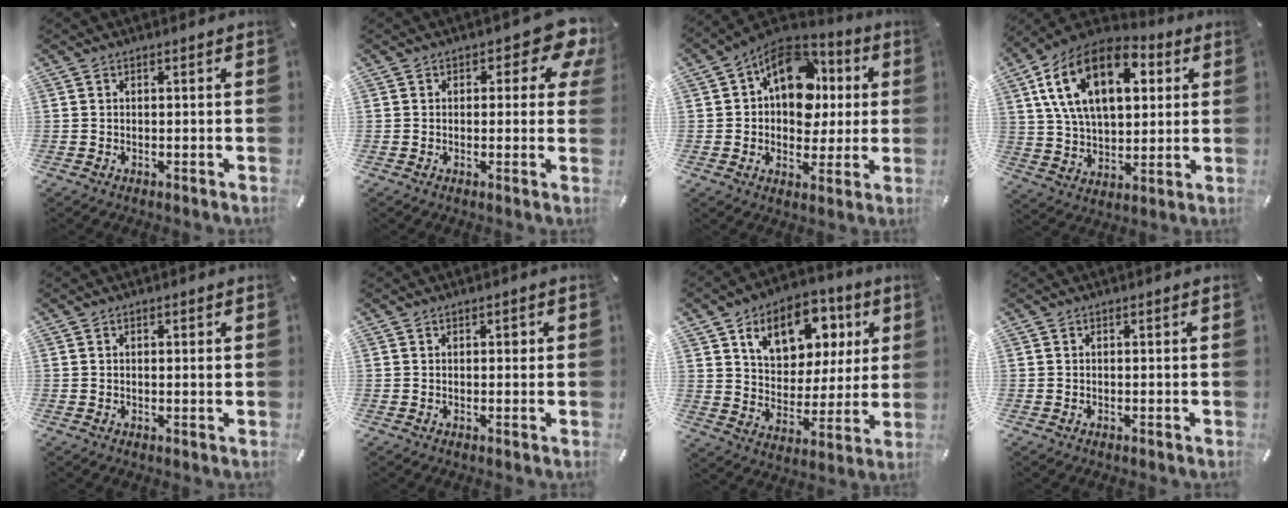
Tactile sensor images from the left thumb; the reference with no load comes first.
{"total": 8.1, "force": [3.5, 4.4, 5.8], "torque": [-0.058, -0.016, 0.055]}
{"total": 15.6, "force": [4.2, 11.6, 9.5], "torque": [-0.141, -0.013, 0.082]}
{"total": 20.8, "force": [7.9, 12.5, 14.6], "torque": [-0.288, -0.017, 0.131]}
{"total": 0.9, "force": [0.2, 0.3, 0.8], "torque": [-0.006, 0.000, 0.001]}
{"total": 1.1, "force": [0.2, 0.8, 0.7], "torque": [-0.006, 0.003, -0.001]}
{"total": 15.1, "force": [7.7, 10.4, 7.9], "torque": [-0.132, -0.028, 0.138]}
{"total": 0.0}